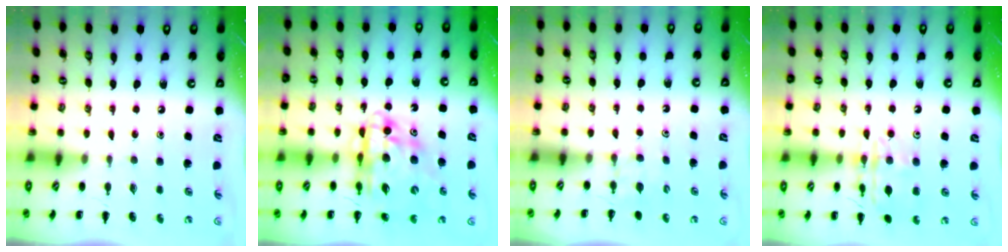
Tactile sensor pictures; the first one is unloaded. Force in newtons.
{"total": 15.1, "press": 14.5, "slide": 4.2}
{"total": 2.6, "press": 2.4, "slide": 1.1}
{"total": 13.4, "press": 13.4, "slide": 0.8}